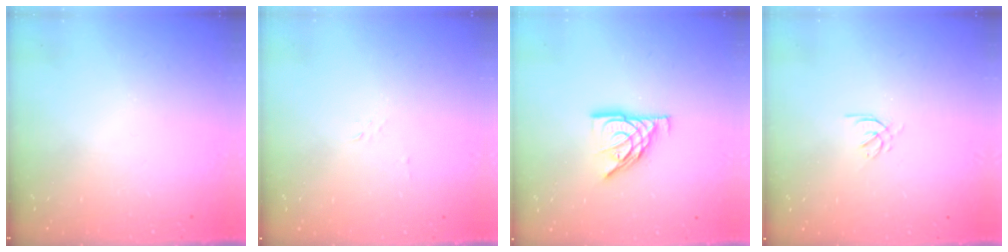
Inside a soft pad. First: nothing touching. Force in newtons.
{"total": 2.7, "press": 2.7, "slide": 0.3}
{"total": 10.7, "press": 10.6, "slide": 1.2}
{"total": 2.2, "press": 2.1, "slide": 0.7}